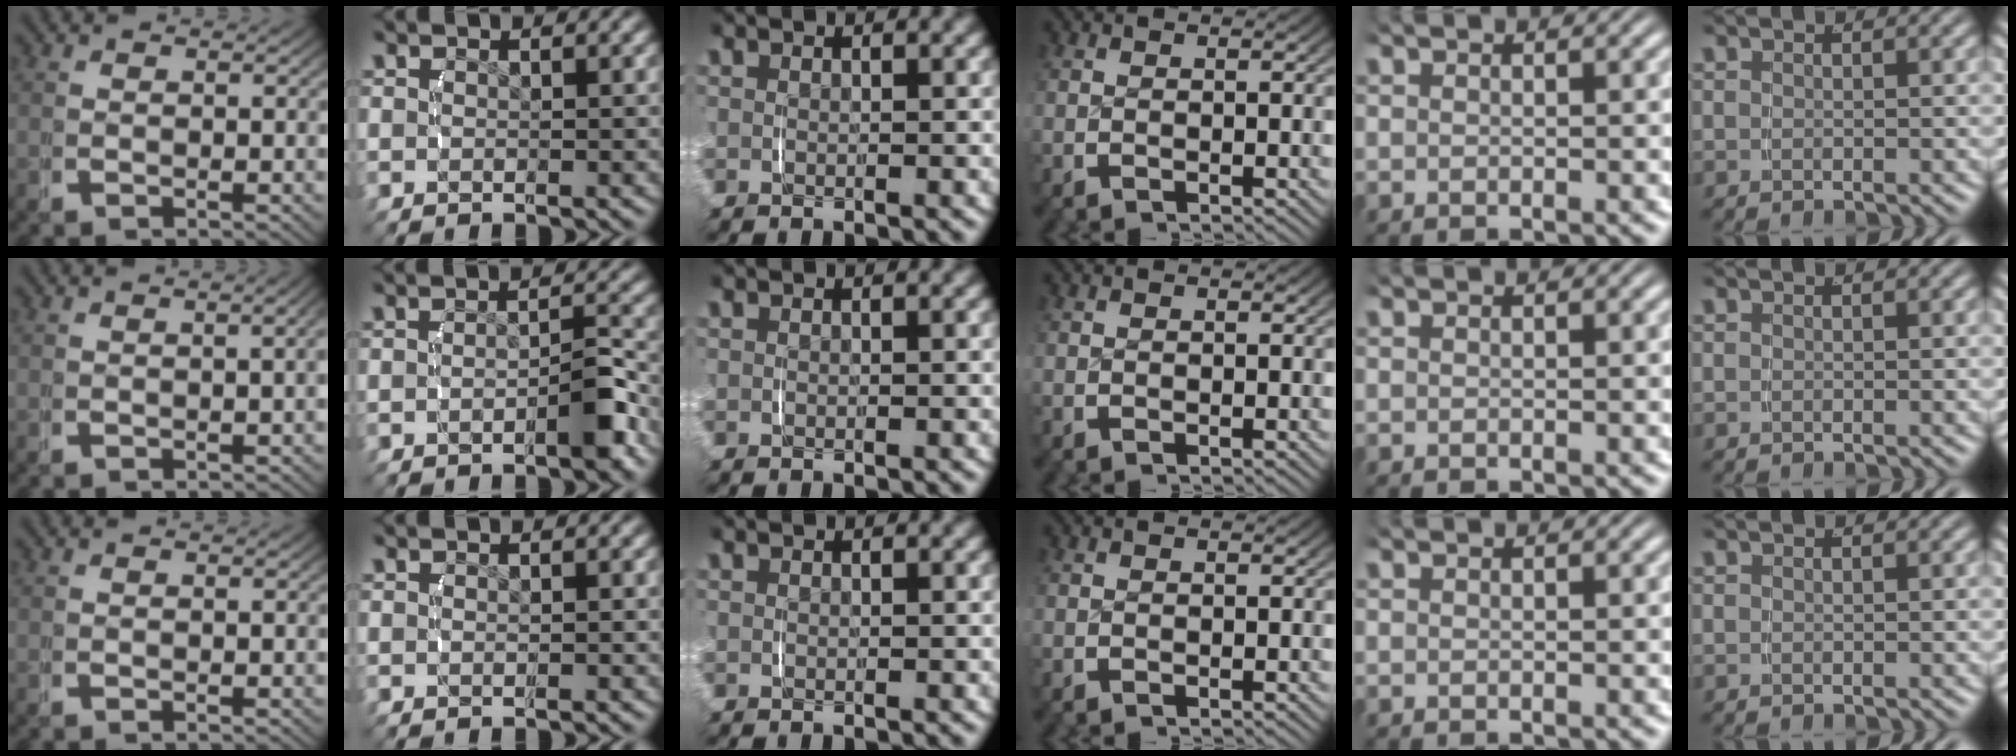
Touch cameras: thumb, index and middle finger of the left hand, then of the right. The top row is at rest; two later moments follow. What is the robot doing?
{"motion": "lift_and_place", "object": "jewelry box"}